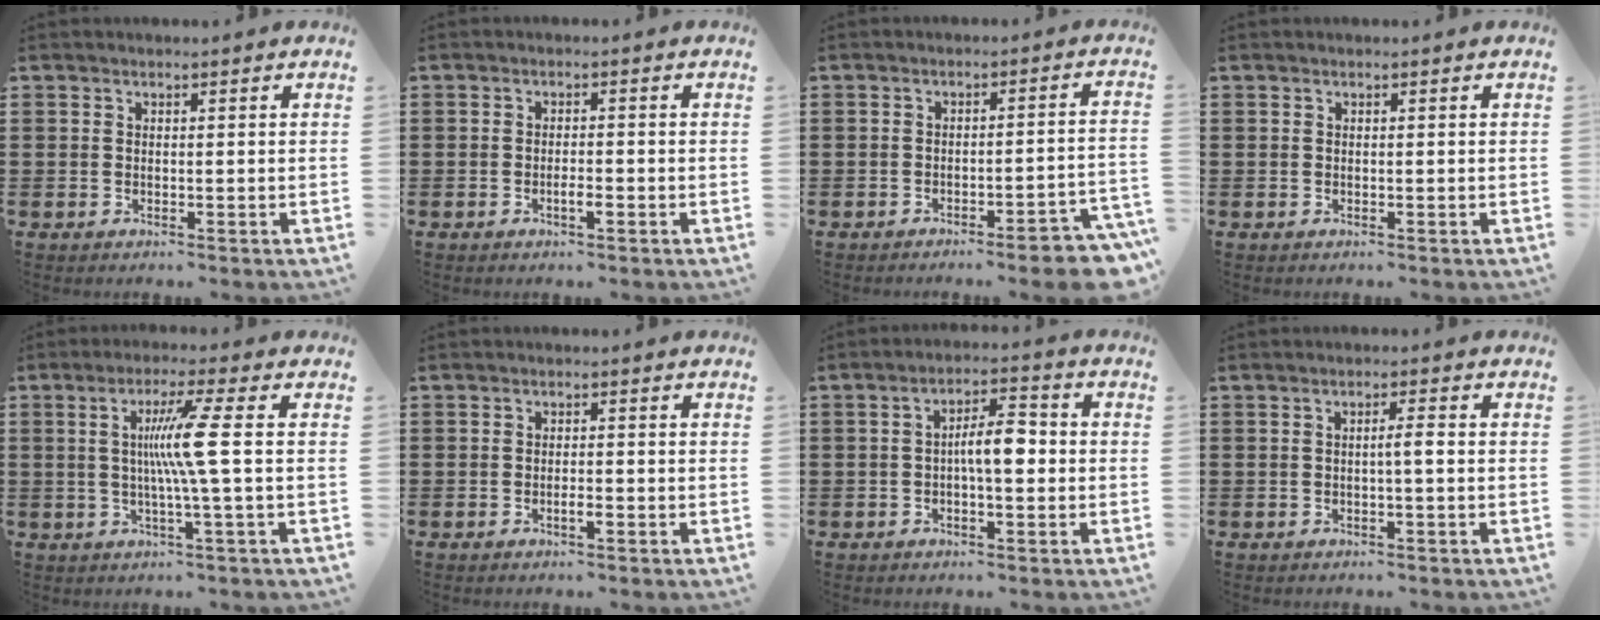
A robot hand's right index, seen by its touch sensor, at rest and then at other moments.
{"total": 1.8, "force": [-0.9, 0.5, 1.4], "torque": [-0.027, -0.001, -0.016]}
{"total": 5.1, "force": [-4.1, 0.5, 3.0], "torque": [-0.048, -0.008, -0.075]}
{"total": 0.0}
{"total": 7.8, "force": [0.5, -1.1, 7.7], "torque": [-0.152, -0.005, -0.007]}
{"total": 1.5, "force": [-0.8, 0.4, 1.2], "torque": [-0.023, -0.002, -0.014]}
{"total": 6.8, "force": [-0.5, 1.9, 6.5], "torque": [-0.125, 0.009, -0.015]}
{"total": 2.0, "force": [-0.3, -0.1, 1.9], "torque": [-0.036, 0.000, -0.007]}